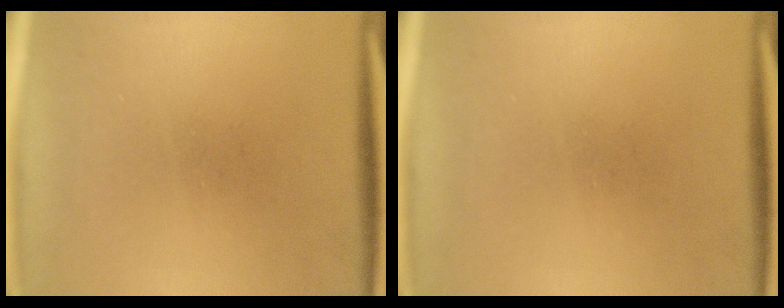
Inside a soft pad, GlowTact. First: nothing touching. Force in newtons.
{"total": 0.0}